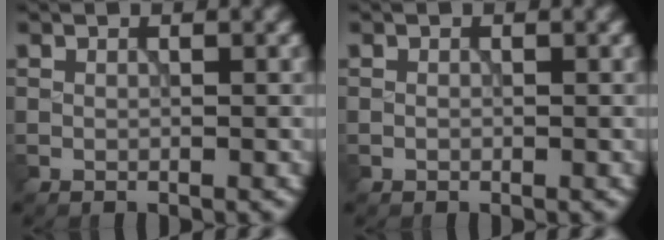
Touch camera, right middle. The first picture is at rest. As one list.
[{"total": 0.0}]